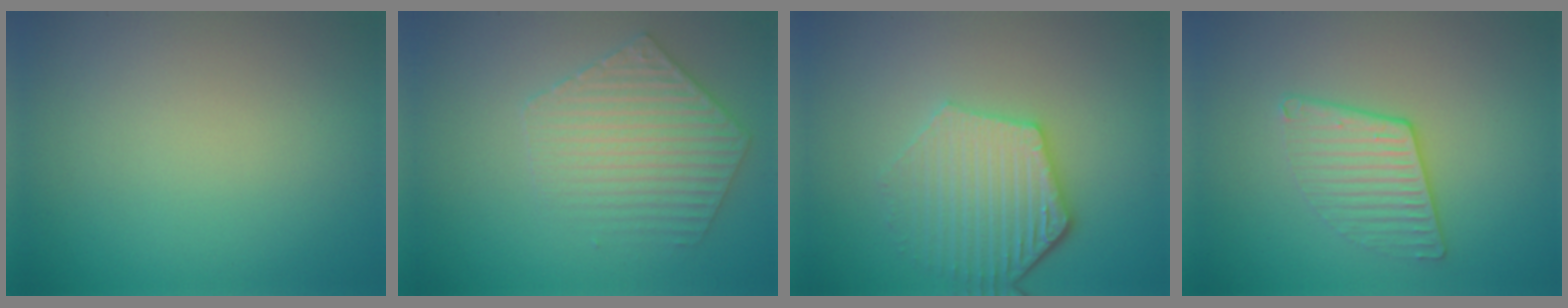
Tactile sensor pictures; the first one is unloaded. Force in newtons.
{"total": 3.8, "press": 3.8, "slide": 0.2}
{"total": 5.4, "press": 4.2, "slide": 3.3}
{"total": 2.3, "press": 1.9, "slide": 1.3}